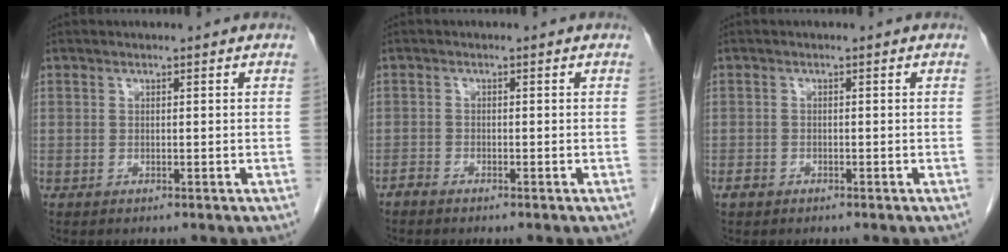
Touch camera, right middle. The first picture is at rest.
{"total": 0.9, "force": [-0.9, 0.1, 0.2], "torque": [-0.007, 0.000, -0.018]}
{"total": 1.0, "force": [-0.7, 0.7, 0.4], "torque": [-0.011, 0.002, -0.013]}